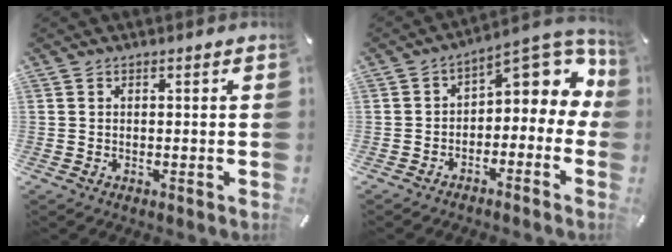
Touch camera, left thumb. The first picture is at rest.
{"total": 8.9, "force": [2.9, 5.5, 6.3], "torque": [-0.077, -0.031, 0.051]}